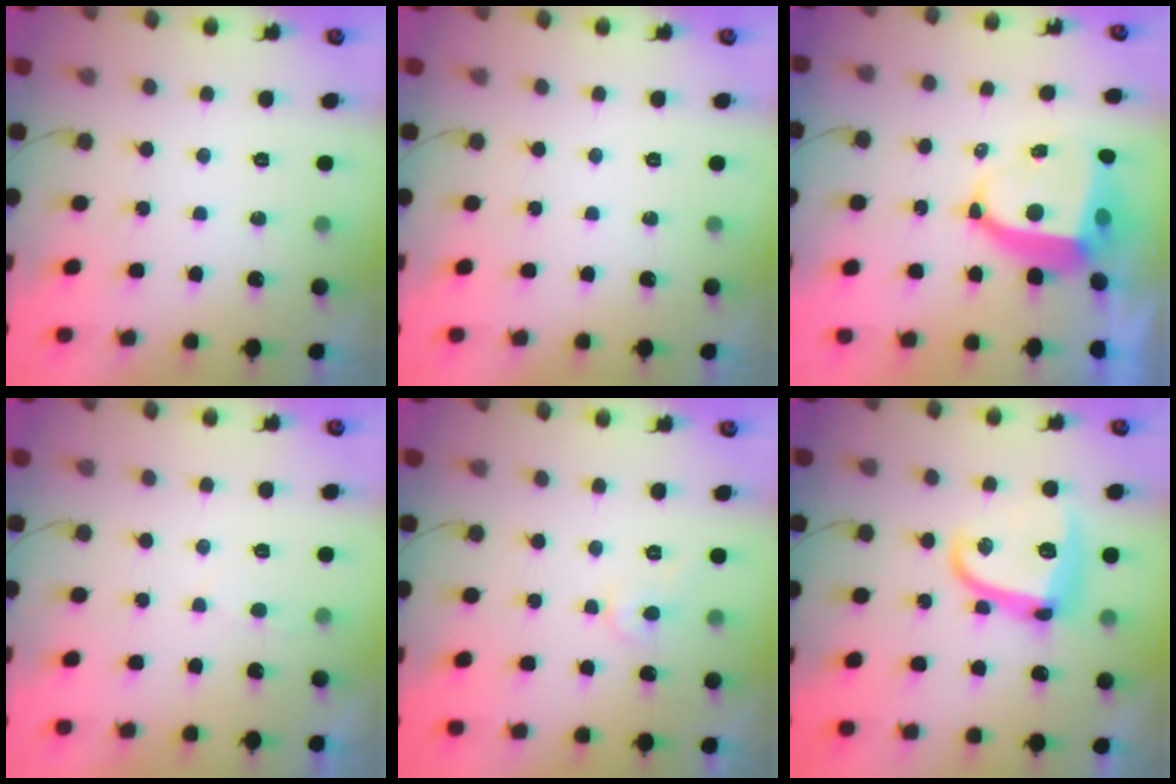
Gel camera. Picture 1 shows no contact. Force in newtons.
{"total": 0.0}
{"total": 10.1, "press": 10.1, "slide": 1.2}
{"total": 2.1, "press": 2.1, "slide": 0.2}
{"total": 5.9, "press": 5.9, "slide": 0.4}
{"total": 14.5, "press": 14.5, "slide": 0.5}